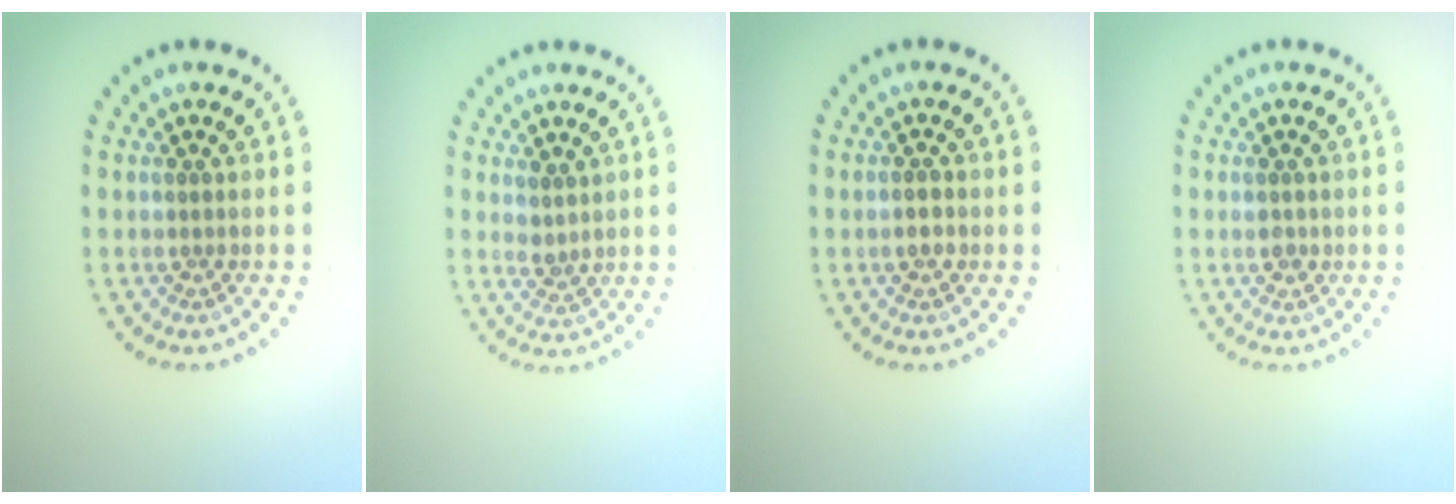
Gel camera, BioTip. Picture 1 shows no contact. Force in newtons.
{"total": 1.5, "press": 1.2, "slide": 0.8}
{"total": 1.0, "press": 0.9, "slide": 0.1}
{"total": 1.0, "press": 0.9, "slide": 0.3}